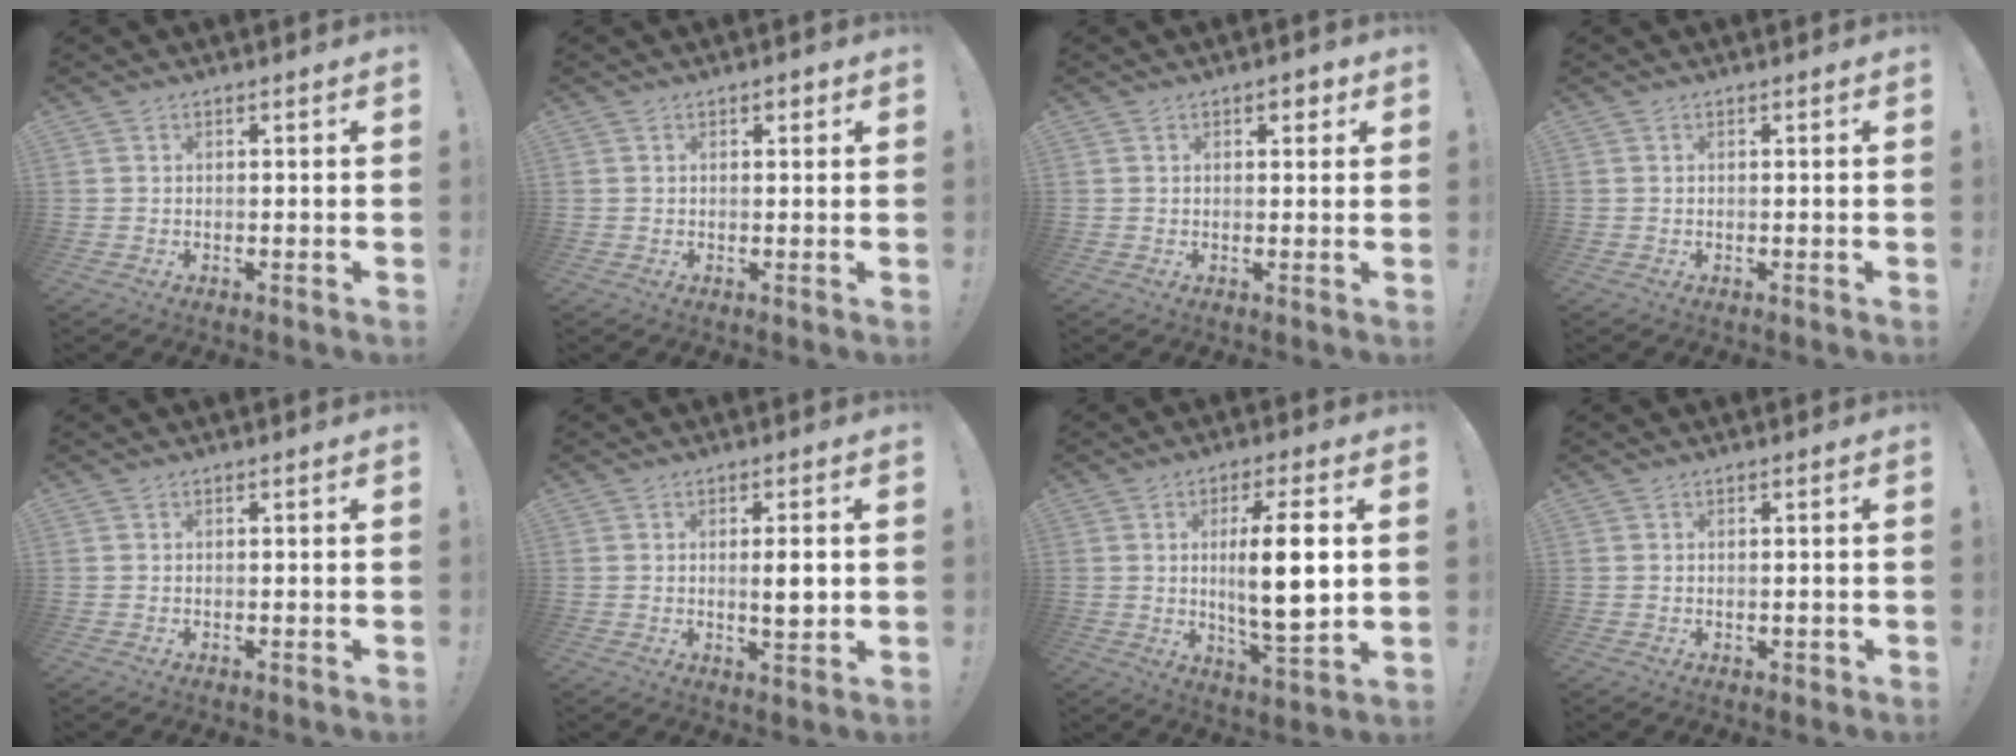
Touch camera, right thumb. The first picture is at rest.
{"total": 1.2, "force": [0.5, 0.8, 0.7], "torque": [0.001, -0.003, 0.006]}
{"total": 2.4, "force": [1.0, 1.5, 1.6], "torque": [-0.009, -0.003, 0.012]}
{"total": 0.0}
{"total": 0.0}
{"total": 4.8, "force": [0.0, 1.0, 4.7], "torque": [-0.068, -0.007, -0.004]}
{"total": 14.2, "force": [1.4, 3.0, 13.8], "torque": [-0.243, -0.012, 0.011]}
{"total": 0.7, "force": [0.0, 0.5, 0.4], "torque": [-0.008, 0.002, 0.000]}